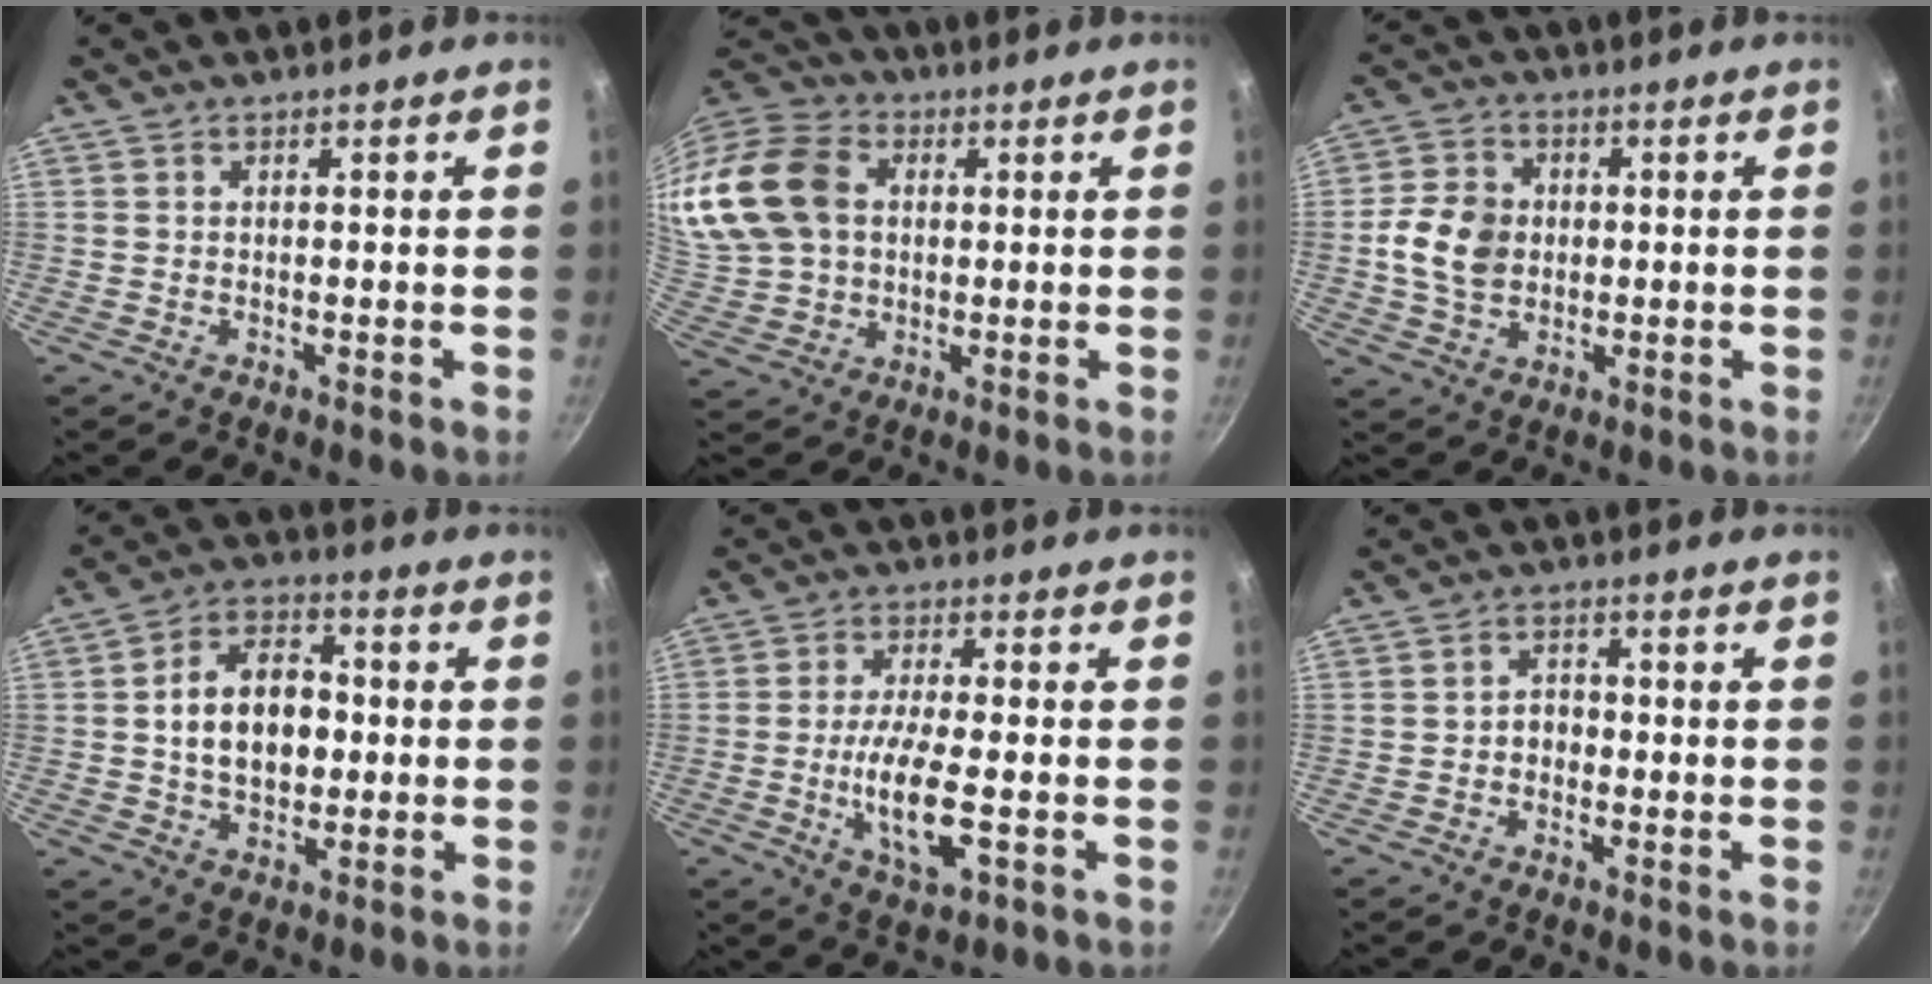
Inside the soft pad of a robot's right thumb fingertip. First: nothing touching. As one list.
[{"total": 22.2, "force": [3.9, 17.3, 13.4], "torque": [-0.297, 0.030, 0.071]}, {"total": 9.5, "force": [0.1, 7.6, 5.8], "torque": [-0.088, 0.006, -0.006]}, {"total": 12.6, "force": [0.2, 8.7, 9.2], "torque": [-0.118, 0.020, -0.004]}, {"total": 10.2, "force": [-2.4, 3.1, 9.4], "torque": [-0.182, 0.000, -0.045]}, {"total": 2.8, "force": [-0.8, 2.2, 1.5], "torque": [-0.005, 0.014, -0.015]}]